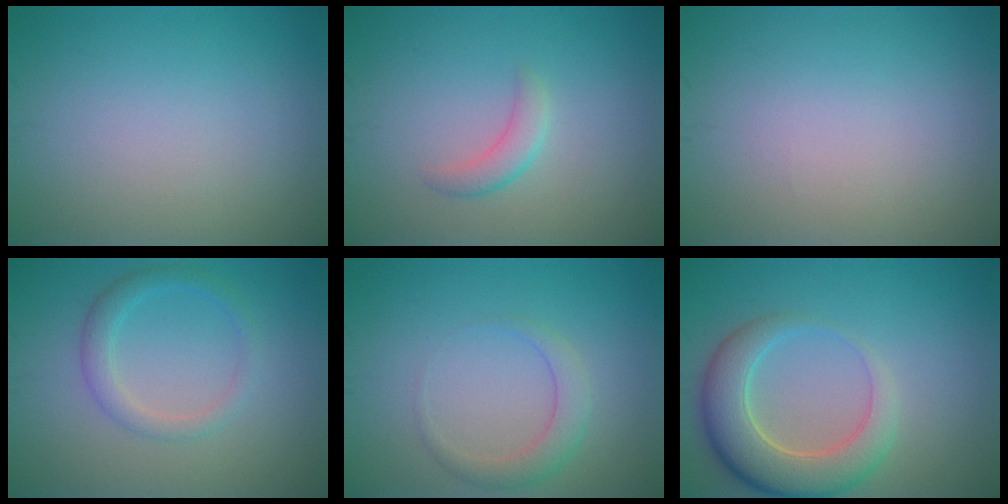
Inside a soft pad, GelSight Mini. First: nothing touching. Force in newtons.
{"total": 1.8, "press": 1.8, "slide": 0.1}
{"total": 0.0}
{"total": 2.3, "press": 2.3, "slide": 0.0}
{"total": 2.3, "press": 2.3, "slide": 0.1}
{"total": 6.5, "press": 6.5, "slide": 0.6}